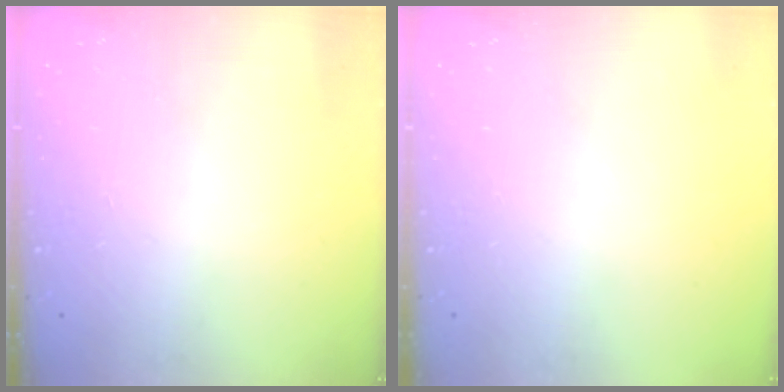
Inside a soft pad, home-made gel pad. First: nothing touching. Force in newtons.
{"total": 0.0}